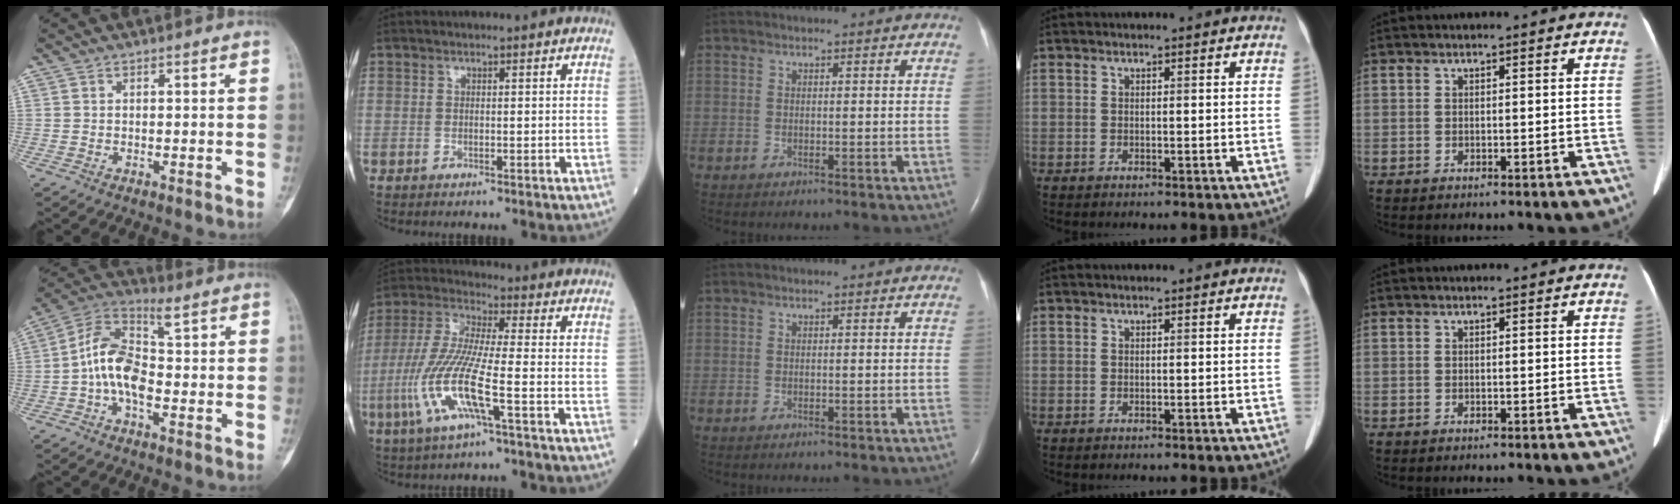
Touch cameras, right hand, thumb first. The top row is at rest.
{"thumb": {"total": 10.1, "force": [-0.1, 5.4, 8.6], "torque": [-0.173, 0.033, -0.008]}, "index": {"total": 12.4, "force": [-4.2, 1.0, 11.7], "torque": [-0.257, -0.009, -0.086]}}